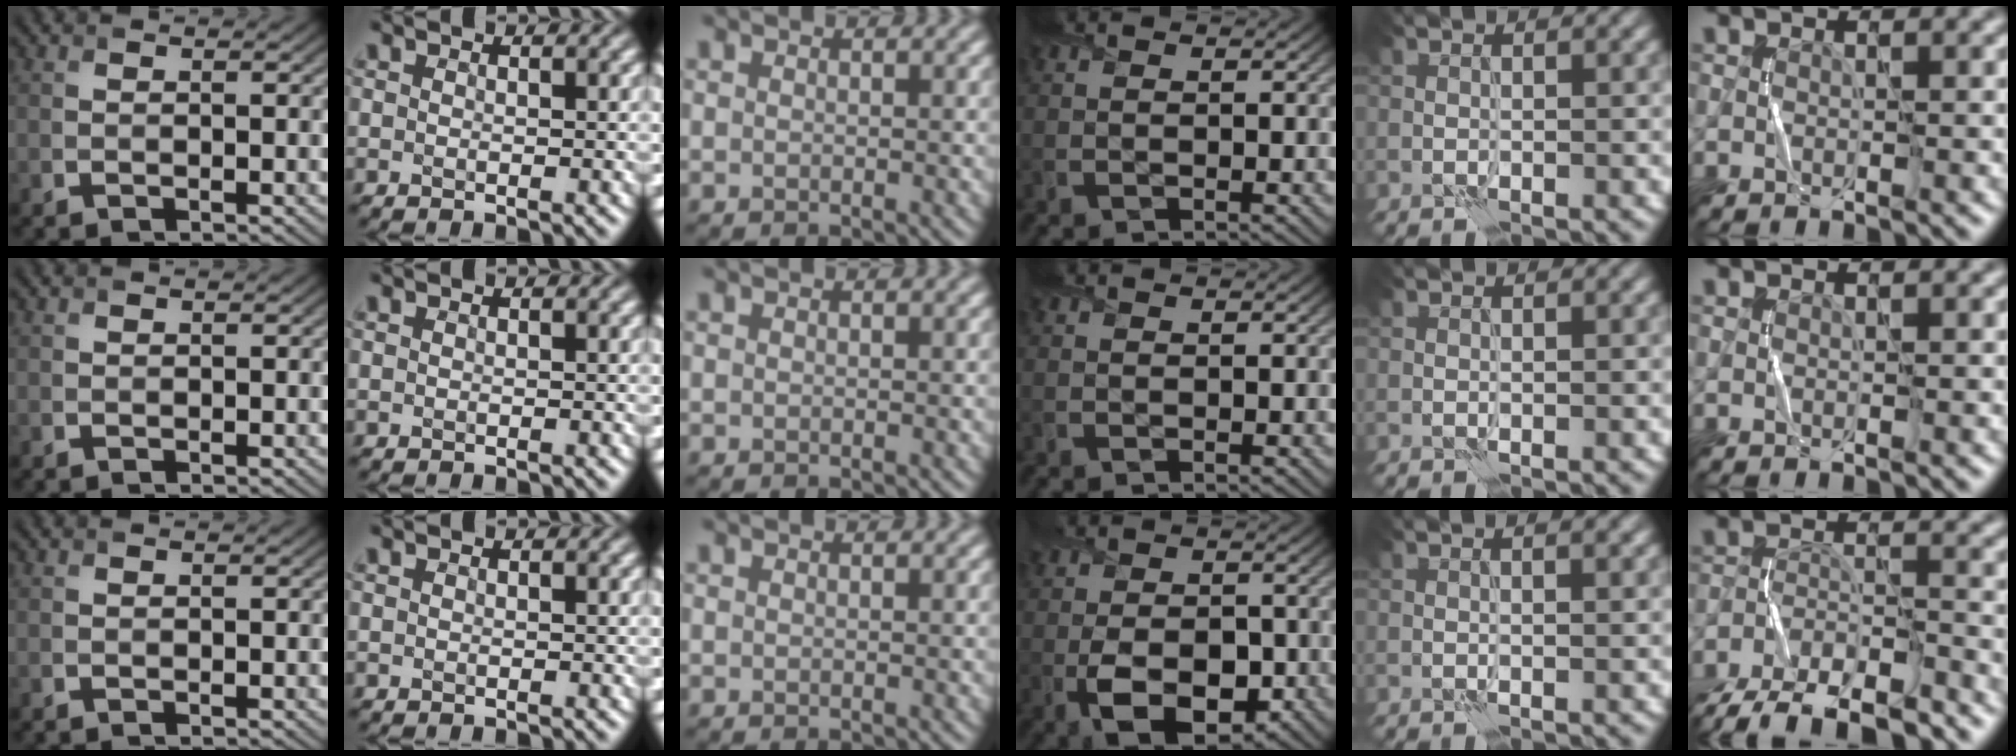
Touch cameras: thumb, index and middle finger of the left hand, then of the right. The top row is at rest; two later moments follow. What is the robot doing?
{"motion": "fold", "object": "scarf"}